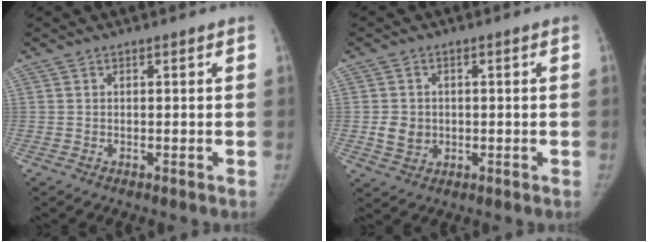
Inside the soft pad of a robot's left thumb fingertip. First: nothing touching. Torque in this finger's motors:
{"motor_torque": [-0.10, 0.11, 0.38, -0.28, 0.01]}